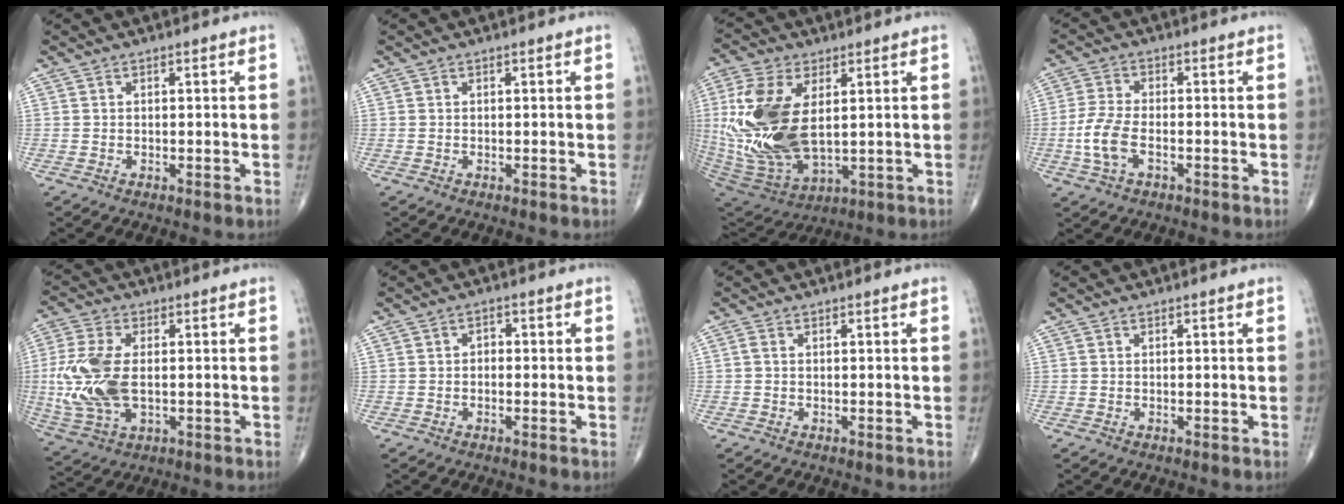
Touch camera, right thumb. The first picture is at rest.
{"total": 0.0}
{"total": 21.3, "force": [2.5, 11.6, 17.8], "torque": [-0.379, -0.025, 0.057]}
{"total": 7.0, "force": [-2.0, 3.6, 5.7], "torque": [-0.133, 0.012, -0.040]}
{"total": 14.1, "force": [-0.4, 7.8, 11.7], "torque": [-0.269, -0.005, -0.002]}
{"total": 1.6, "force": [-0.2, 1.2, 1.0], "torque": [-0.003, 0.008, -0.011]}
{"total": 0.7, "force": [0.0, 0.3, 0.6], "torque": [-0.013, -0.001, -0.004]}
{"total": 0.0}